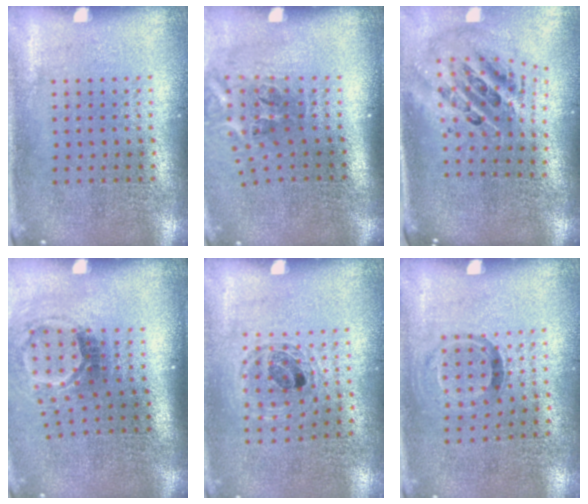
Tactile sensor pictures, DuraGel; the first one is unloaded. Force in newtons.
{"total": 2.3, "press": 1.4, "slide": 1.8}
{"total": 2.5, "press": 1.7, "slide": 1.8}
{"total": 1.8, "press": 1.2, "slide": 1.4}
{"total": 1.0, "press": 0.9, "slide": 0.3}
{"total": 0.9, "press": 0.6, "slide": 0.7}